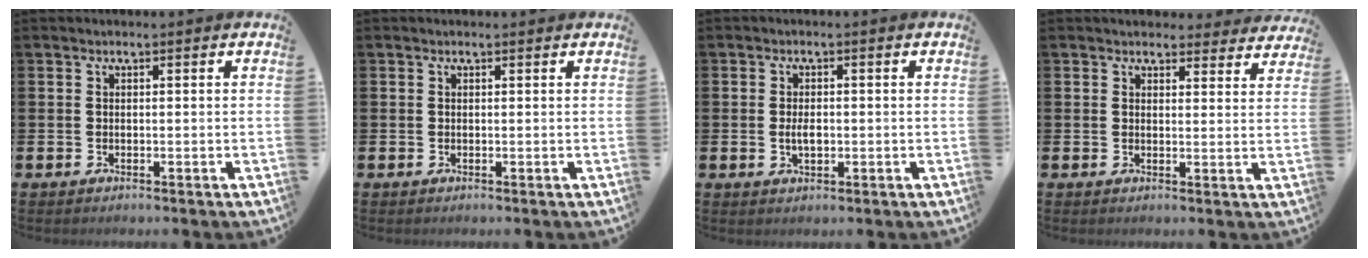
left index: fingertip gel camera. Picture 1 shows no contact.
{"total": 0.0}
{"total": 2.1, "force": [-0.1, 1.2, 1.8], "torque": [-0.024, 0.001, -0.006]}
{"total": 3.3, "force": [3.1, 0.9, -0.2], "torque": [0.006, -0.017, 0.056]}